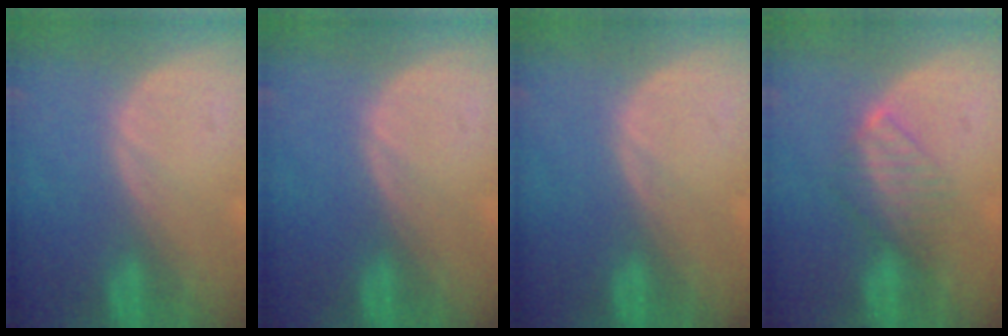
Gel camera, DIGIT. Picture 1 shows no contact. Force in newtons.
{"total": 0.0}
{"total": 0.0}
{"total": 4.5, "press": 4.4, "slide": 0.7}